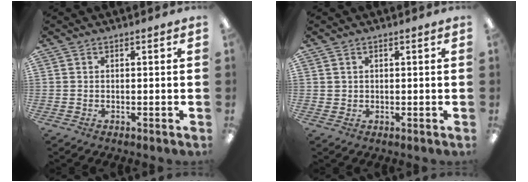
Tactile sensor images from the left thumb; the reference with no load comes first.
{"total": 1.2, "force": [0.6, 1.0, 0.0], "torque": [-0.002, 0.003, 0.012]}